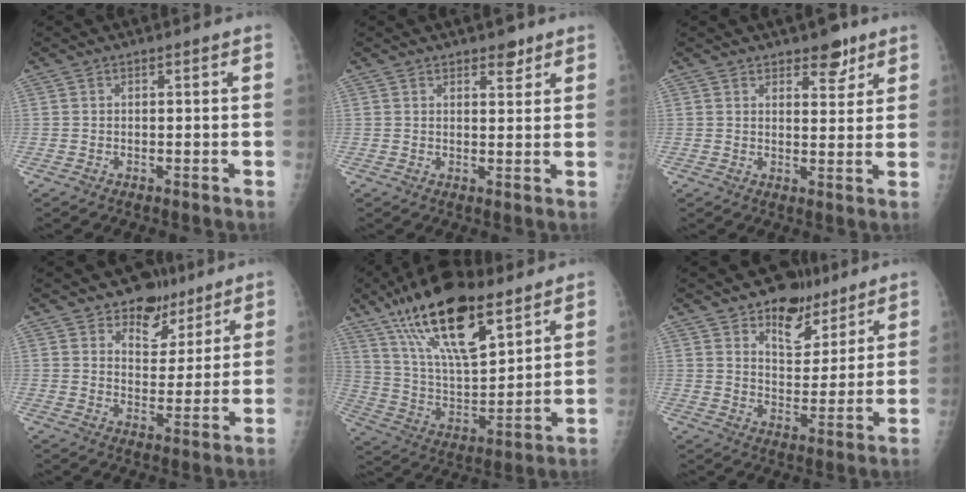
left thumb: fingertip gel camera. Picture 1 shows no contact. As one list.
[{"total": 3.0, "force": [2.2, 1.5, 1.4], "torque": [-0.004, -0.013, 0.031]}, {"total": 5.2, "force": [3.7, 2.5, 2.7], "torque": [-0.011, -0.023, 0.052]}, {"total": 8.9, "force": [6.3, 5.8, 2.3], "torque": [0.007, -0.033, 0.098]}, {"total": 23.0, "force": [14.3, 8.8, 15.8], "torque": [-0.260, -0.051, 0.258]}, {"total": 10.9, "force": [7.4, 6.7, 4.4], "torque": [-0.027, -0.042, 0.116]}]